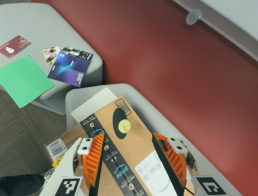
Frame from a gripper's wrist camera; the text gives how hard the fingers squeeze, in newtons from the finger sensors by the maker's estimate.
{"total": 0.0}